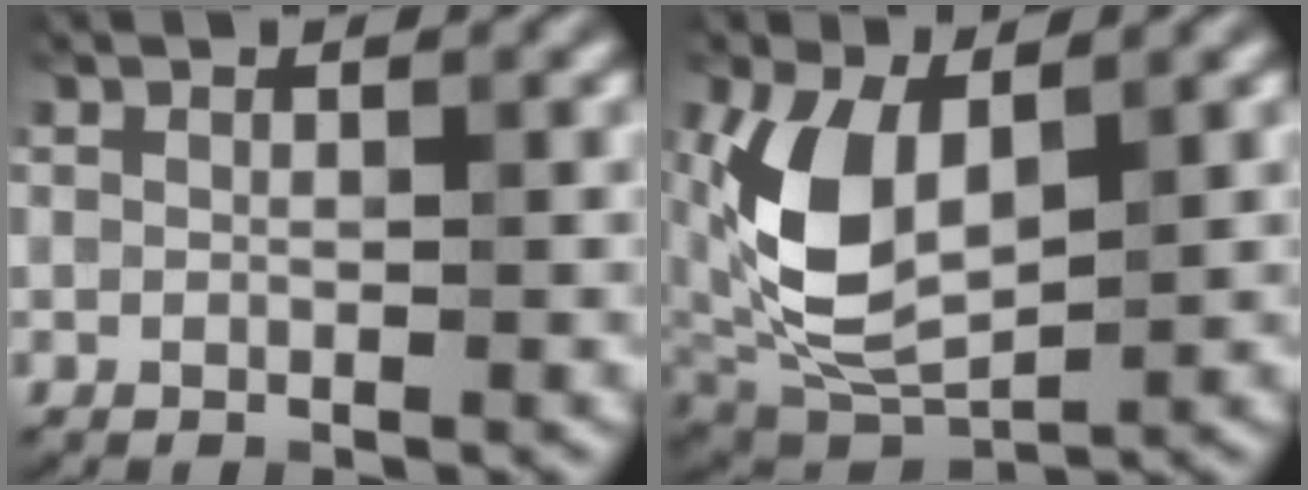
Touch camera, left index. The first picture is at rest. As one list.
[{"total": 8.6, "force": [1.5, 5.0, 6.9], "torque": [-0.155, -0.007, 0.027]}]